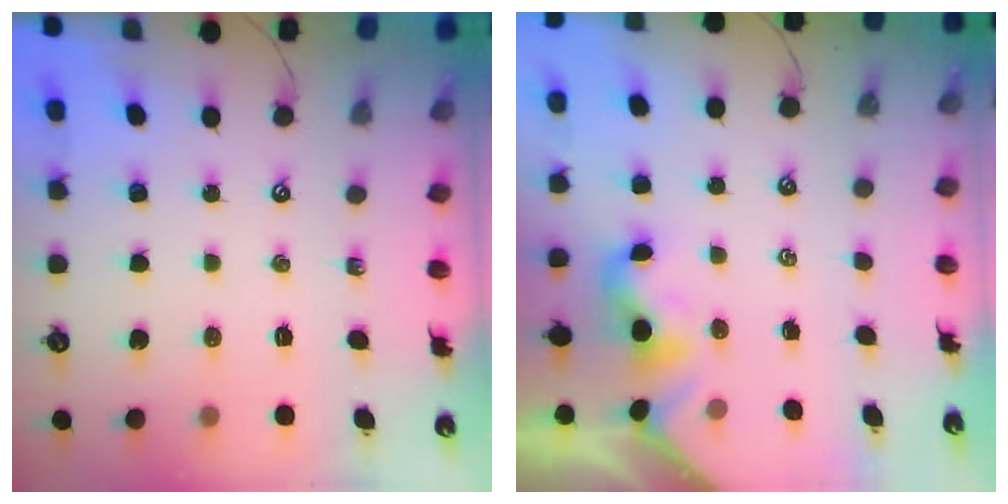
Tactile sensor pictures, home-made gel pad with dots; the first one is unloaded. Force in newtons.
{"total": 1.9, "press": 1.9, "slide": 0.5}